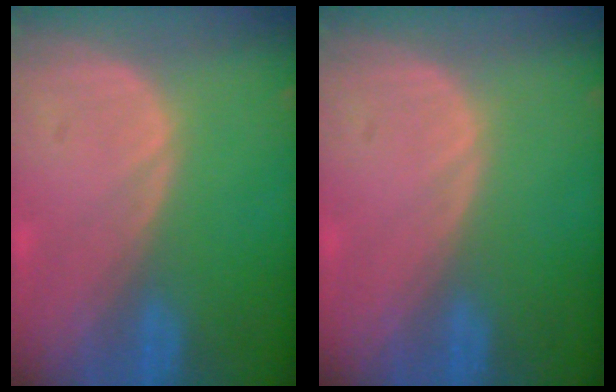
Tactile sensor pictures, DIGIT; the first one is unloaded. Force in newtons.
{"total": 0.0}